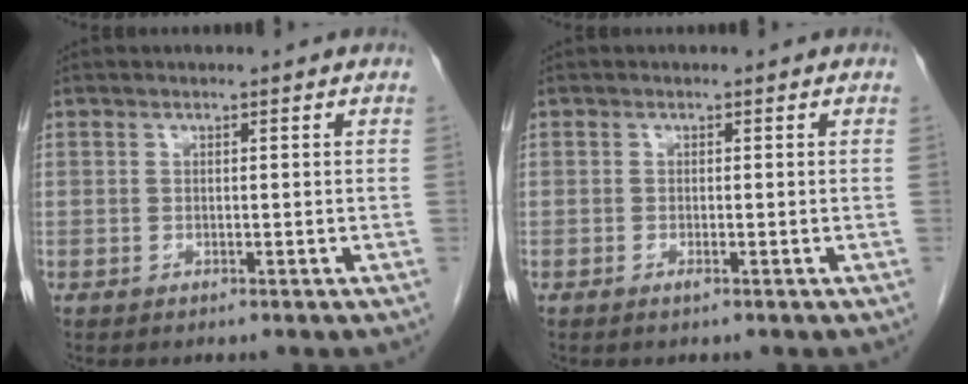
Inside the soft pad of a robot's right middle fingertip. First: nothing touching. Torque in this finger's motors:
{"motor_torque": [-0.25, -0.13, 0.00, 0.00]}